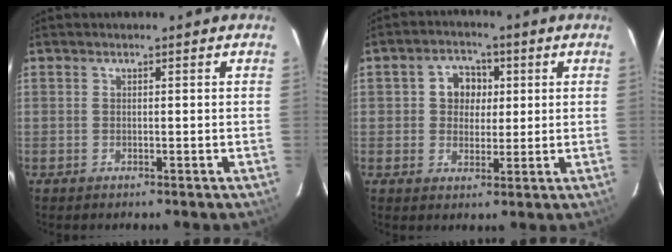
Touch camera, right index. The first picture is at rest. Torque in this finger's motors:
{"motor_torque": [0.09, -0.05, 0.26, 0.03]}